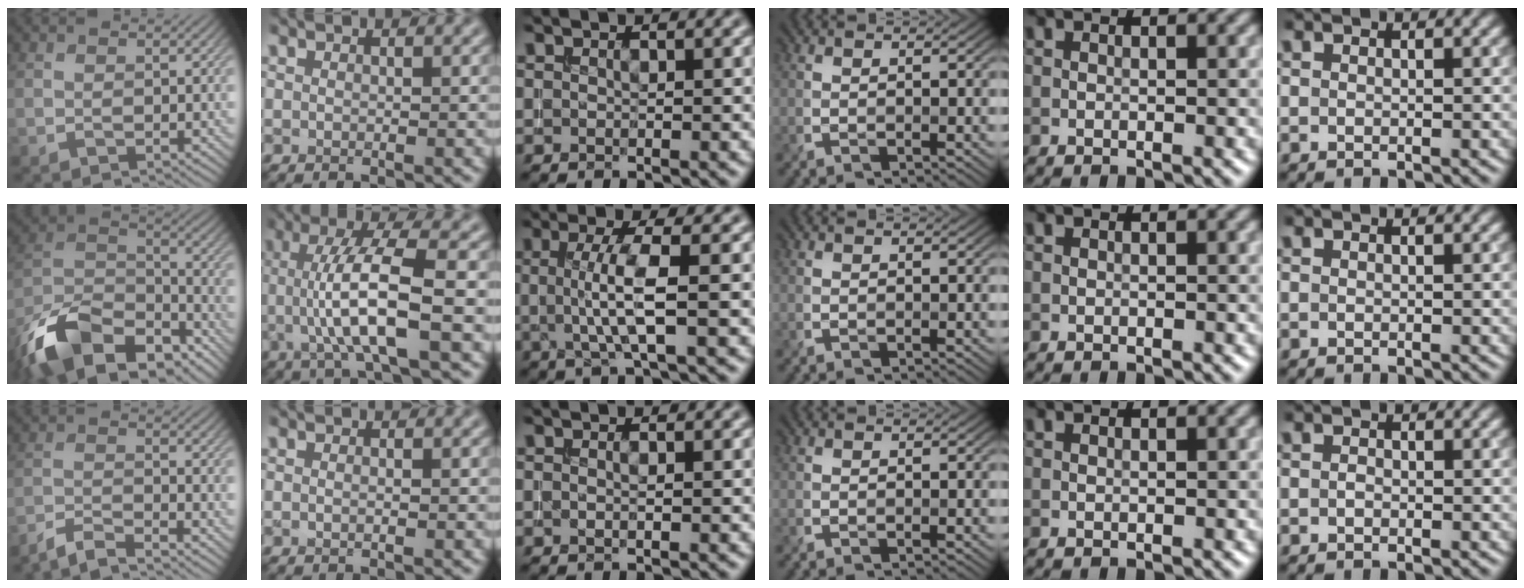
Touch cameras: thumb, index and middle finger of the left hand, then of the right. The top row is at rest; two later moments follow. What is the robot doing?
{"motion": "insert", "object": "drawer"}